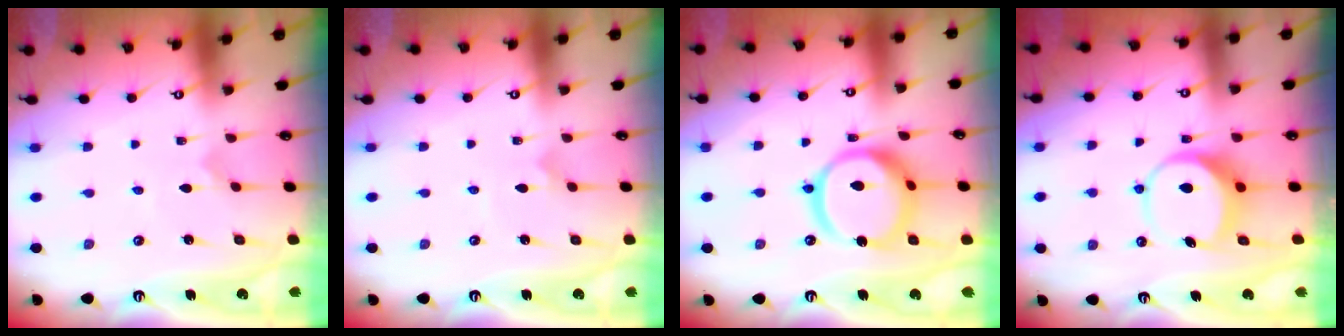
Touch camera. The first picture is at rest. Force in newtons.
{"total": 1.8, "press": 1.8, "slide": 0.1}
{"total": 17.4, "press": 17.3, "slide": 1.8}
{"total": 8.7, "press": 8.6, "slide": 0.8}